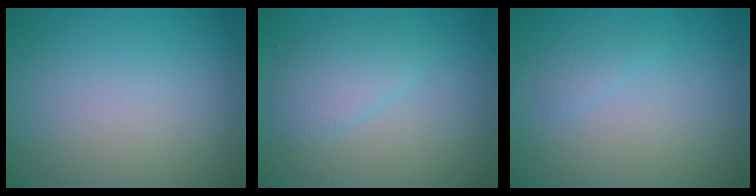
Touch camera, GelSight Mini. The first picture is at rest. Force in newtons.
{"total": 2.5, "press": 2.5, "slide": 0.1}
{"total": 0.9, "press": 0.9, "slide": 0.1}